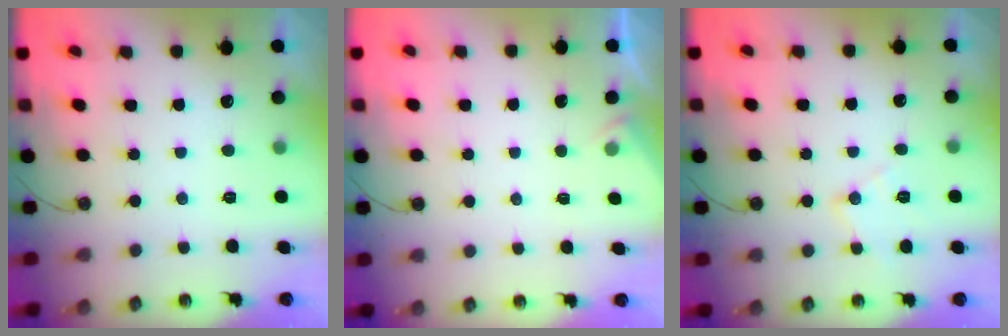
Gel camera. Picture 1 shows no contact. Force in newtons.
{"total": 2.2, "press": 2.1, "slide": 0.4}
{"total": 9.6, "press": 9.6, "slide": 0.6}